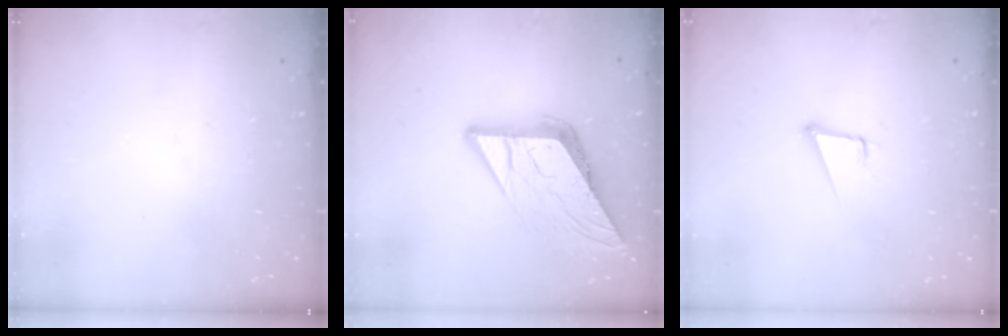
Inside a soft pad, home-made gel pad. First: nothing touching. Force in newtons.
{"total": 11.5, "press": 11.4, "slide": 1.1}
{"total": 4.3, "press": 3.4, "slide": 2.6}